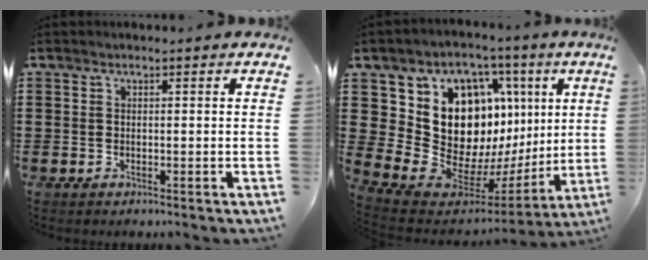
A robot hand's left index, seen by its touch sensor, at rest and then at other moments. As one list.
[{"total": 14.4, "force": [3.6, 11.9, 7.2], "torque": [-0.172, -0.044, 0.075]}]